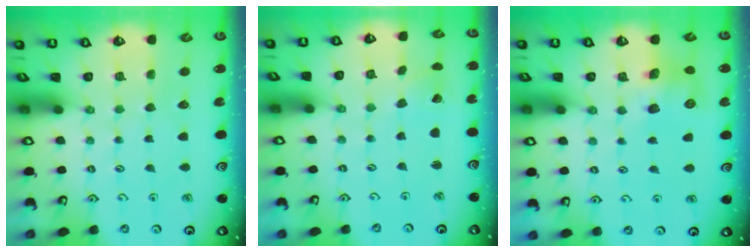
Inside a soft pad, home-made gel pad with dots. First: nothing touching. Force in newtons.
{"total": 2.8, "press": 2.8, "slide": 0.1}
{"total": 9.1, "press": 9.0, "slide": 0.5}